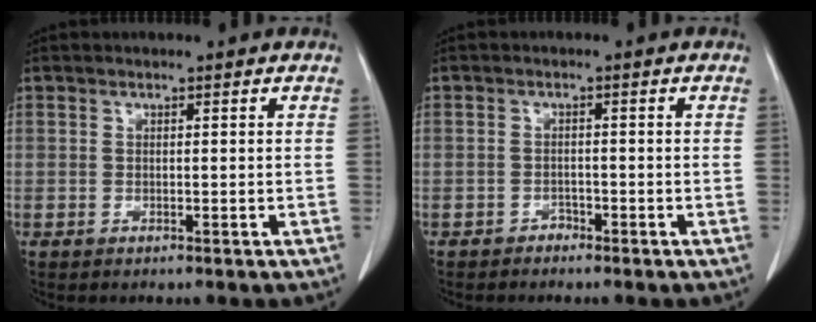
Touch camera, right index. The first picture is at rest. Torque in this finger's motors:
{"motor_torque": [0.08, -0.07, -0.02, 0.01]}